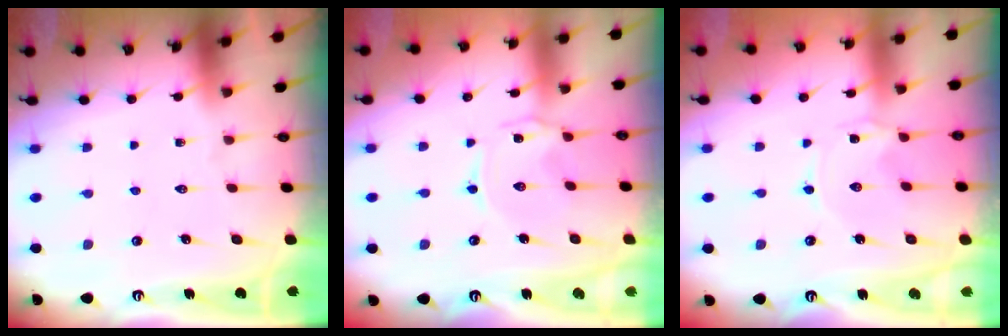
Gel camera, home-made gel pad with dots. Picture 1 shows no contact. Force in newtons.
{"total": 1.0, "press": 0.9, "slide": 0.4}
{"total": 0.0}